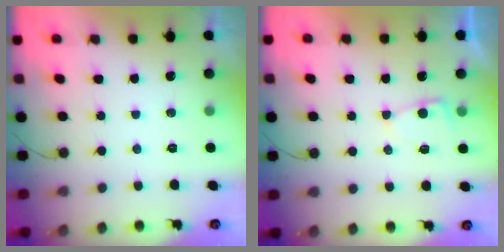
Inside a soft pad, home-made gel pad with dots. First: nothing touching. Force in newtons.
{"total": 4.0, "press": 4.0, "slide": 0.3}